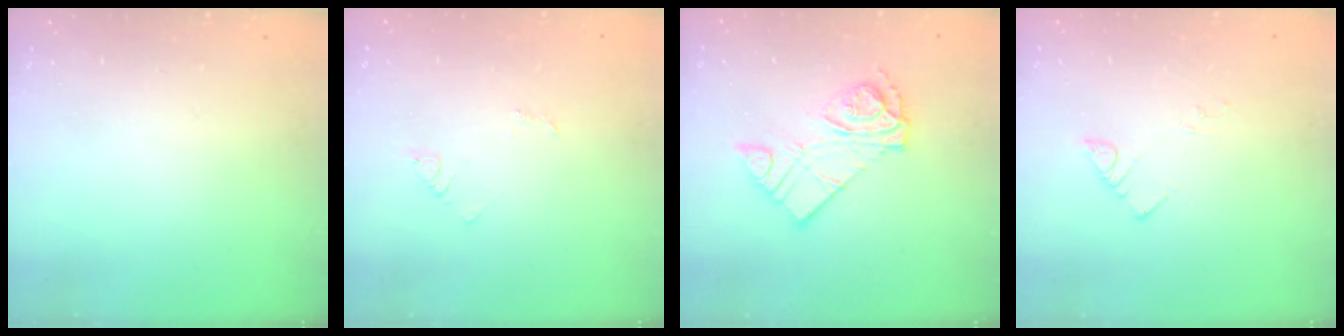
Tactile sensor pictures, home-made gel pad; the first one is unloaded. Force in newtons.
{"total": 2.9, "press": 2.9, "slide": 0.3}
{"total": 12.1, "press": 12.1, "slide": 1.0}
{"total": 2.5, "press": 2.5, "slide": 0.3}